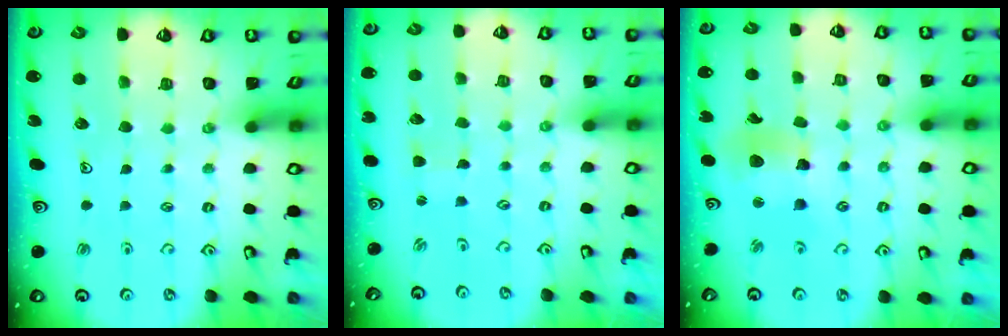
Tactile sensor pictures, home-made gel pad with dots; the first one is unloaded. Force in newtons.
{"total": 0.0}
{"total": 11.0, "press": 10.7, "slide": 2.4}